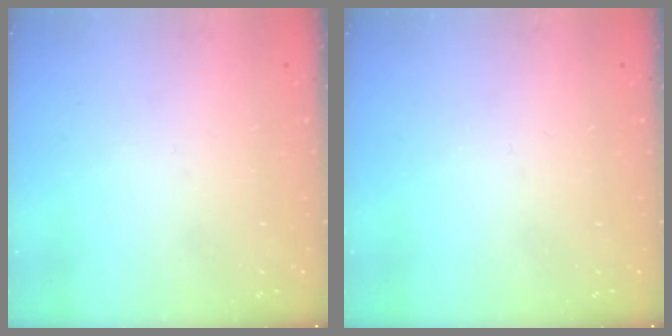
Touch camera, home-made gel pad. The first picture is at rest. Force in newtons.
{"total": 0.0}